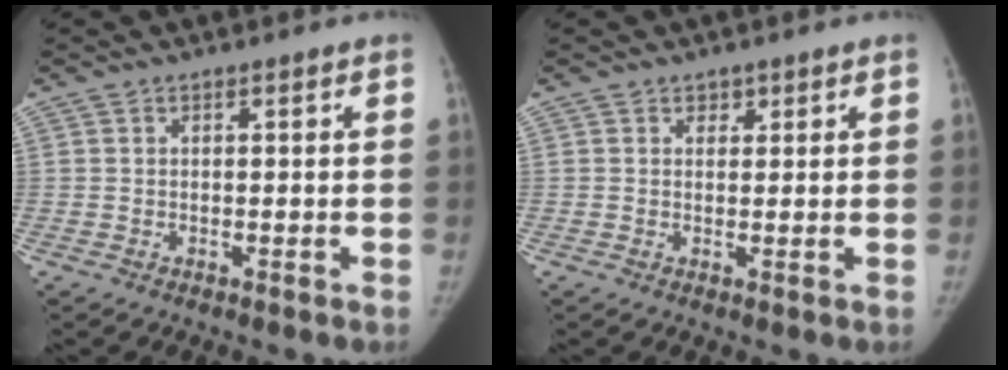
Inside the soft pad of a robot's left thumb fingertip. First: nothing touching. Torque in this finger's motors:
{"motor_torque": [0.10, -0.01, 0.54, -0.34, 0.03]}